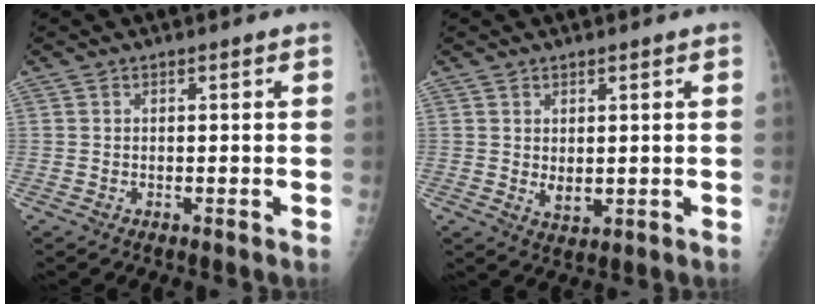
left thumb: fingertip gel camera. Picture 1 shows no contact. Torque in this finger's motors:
{"motor_torque": [-0.01, 0.03, -0.06, -0.11, 0.01]}